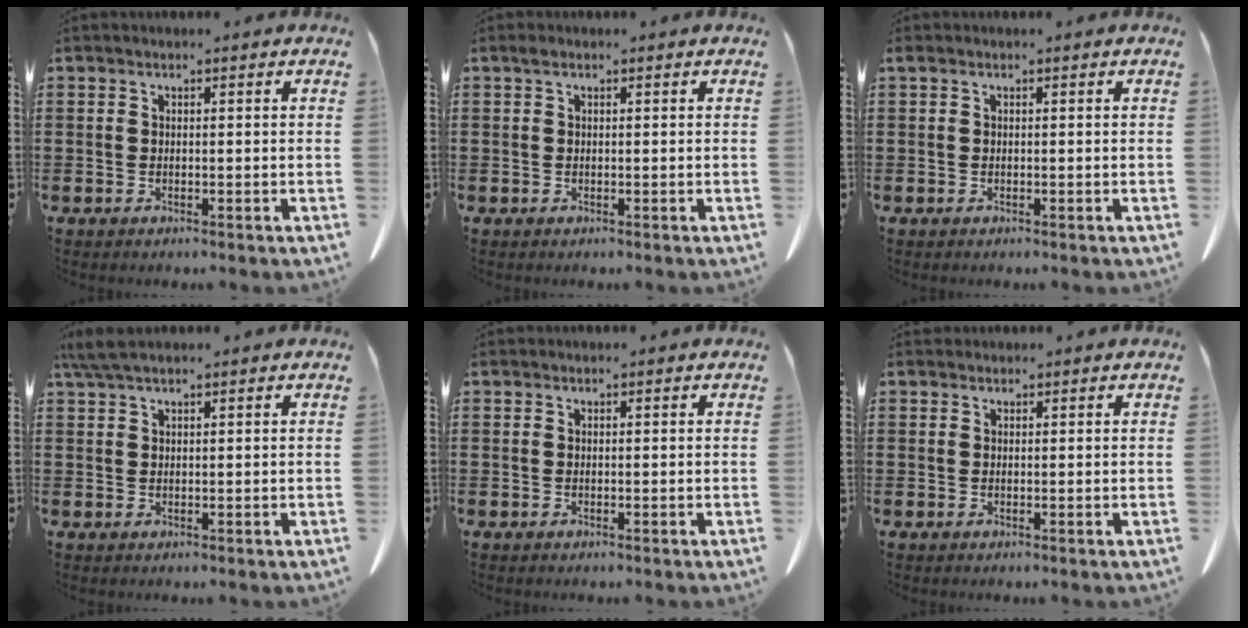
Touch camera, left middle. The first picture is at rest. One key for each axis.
{"total": 0.6, "fx": 0.3, "fy": 0.3, "fz": 0.4, "tx": -0.010, "ty": 0.001, "tz": 0.007}
{"total": 0.0}
{"total": 3.5, "fx": 2.5, "fy": 0.6, "fz": 2.4, "tx": -0.053, "ty": 0.000, "tz": 0.048}
{"total": 0.0}
{"total": 0.7, "fx": 0.7, "fy": 0.2, "fz": 0.0, "tx": -0.002, "ty": -0.001, "tz": 0.016}